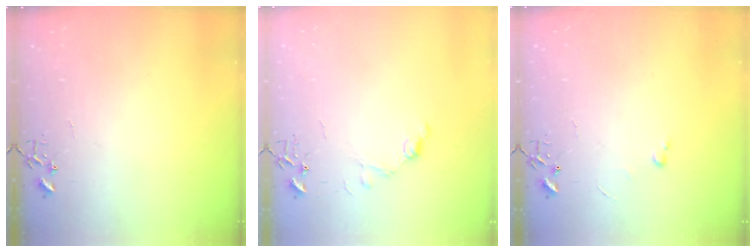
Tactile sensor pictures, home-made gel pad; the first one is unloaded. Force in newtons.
{"total": 7.9, "press": 7.9, "slide": 0.7}
{"total": 2.4, "press": 2.3, "slide": 0.4}